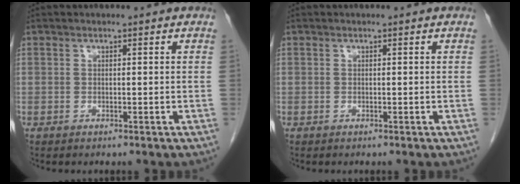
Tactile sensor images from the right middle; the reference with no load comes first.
{"total": 0.0}